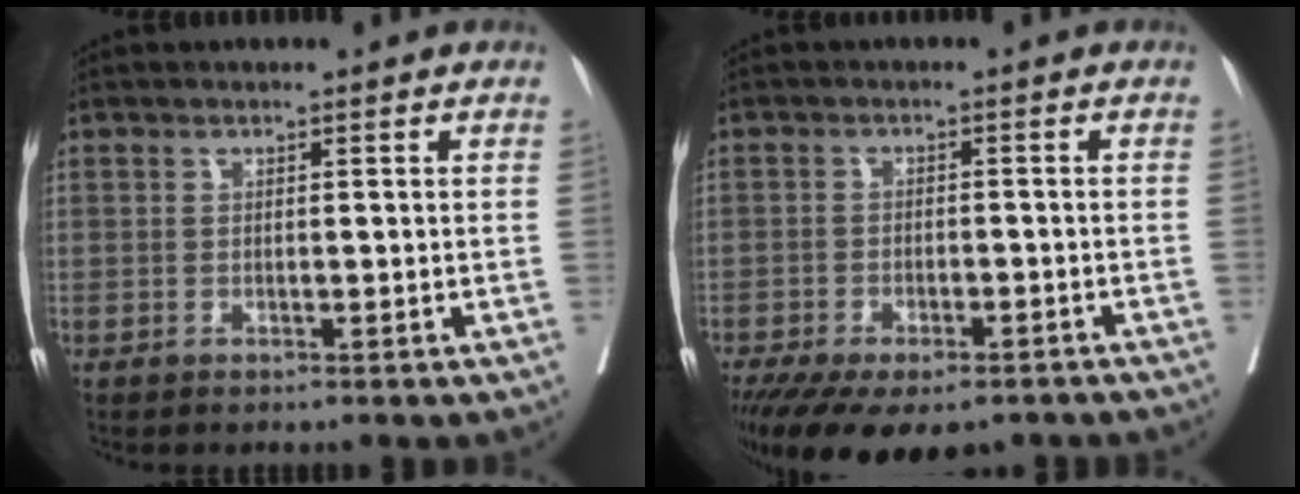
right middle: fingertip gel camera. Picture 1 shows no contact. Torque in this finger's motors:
{"motor_torque": [1.23, -0.91, 0.32, 0.09]}